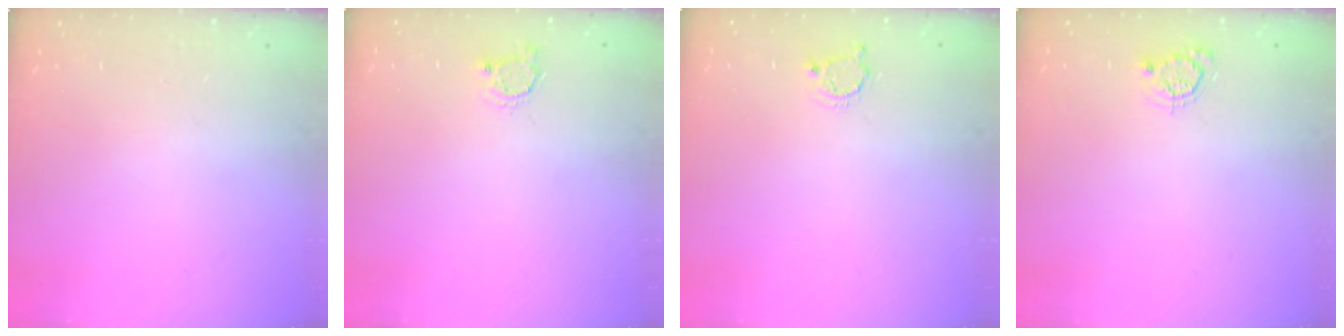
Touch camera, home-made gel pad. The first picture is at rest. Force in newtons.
{"total": 3.1, "press": 3.1, "slide": 0.4}
{"total": 3.6, "press": 3.6, "slide": 0.4}
{"total": 3.5, "press": 3.5, "slide": 0.4}